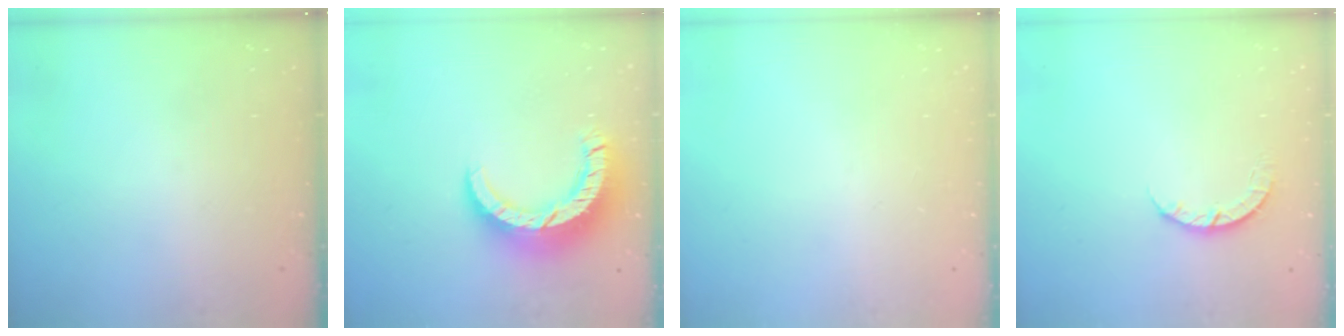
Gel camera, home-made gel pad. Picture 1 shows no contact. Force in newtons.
{"total": 12.0, "press": 12.0, "slide": 1.2}
{"total": 0.0}
{"total": 3.4, "press": 3.4, "slide": 0.4}